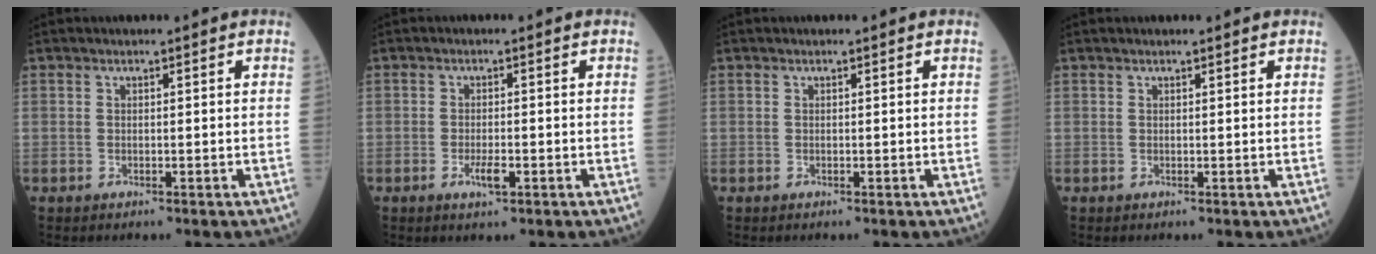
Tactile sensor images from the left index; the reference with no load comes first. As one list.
[{"total": 2.3, "force": [-0.9, 0.6, 2.1], "torque": [-0.042, -0.003, -0.014]}, {"total": 0.0}, {"total": 1.5, "force": [1.3, 0.1, 0.7], "torque": [-0.009, 0.016, 0.020]}]